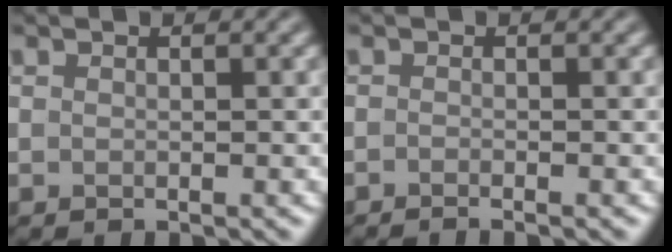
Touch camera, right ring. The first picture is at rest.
{"total": 1.0, "force": [-0.9, -0.2, 0.4], "torque": [-0.010, -0.006, -0.020]}